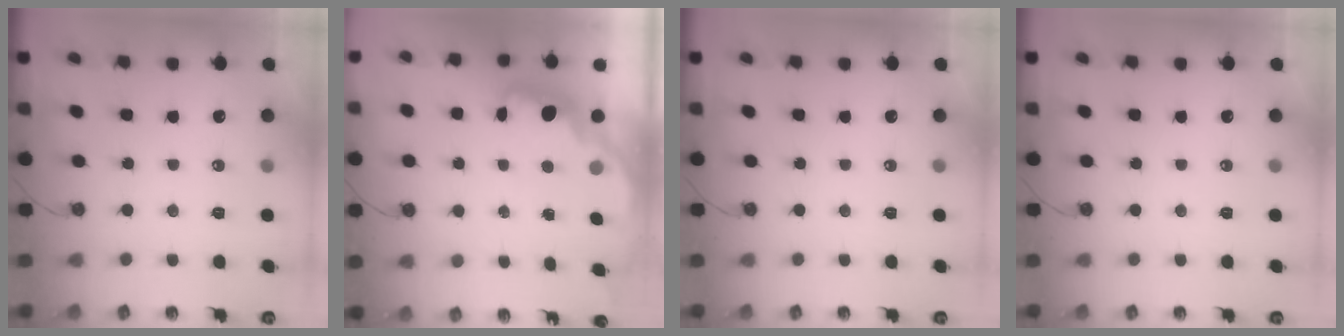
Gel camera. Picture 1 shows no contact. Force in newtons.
{"total": 2.5, "press": 2.4, "slide": 0.7}
{"total": 0.0}
{"total": 0.0}